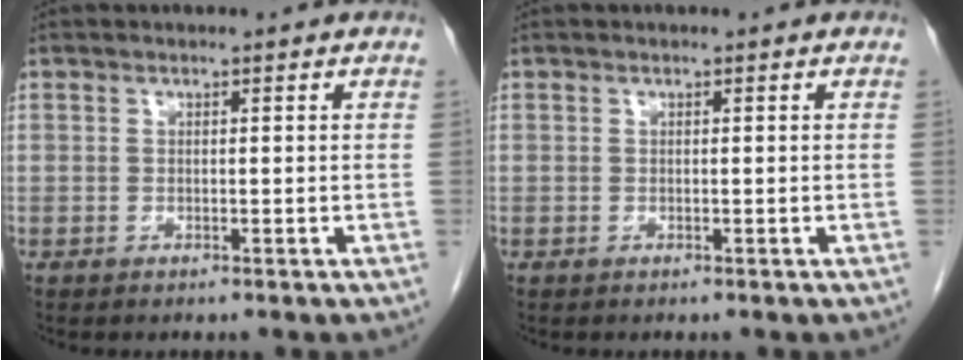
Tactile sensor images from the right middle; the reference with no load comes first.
{"total": 0.0}